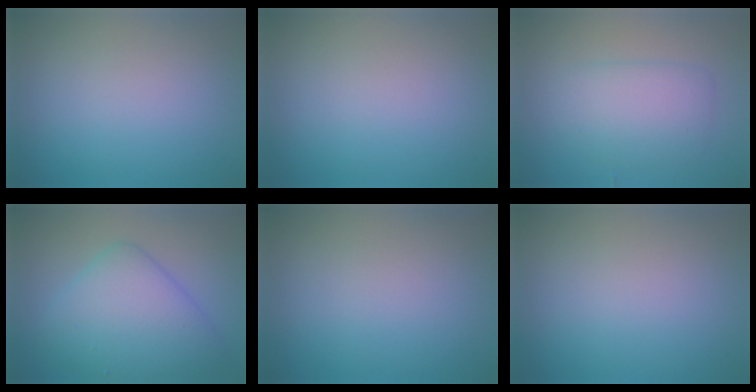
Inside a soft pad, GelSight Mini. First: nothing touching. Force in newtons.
{"total": 0.0}
{"total": 3.4, "press": 3.4, "slide": 0.0}
{"total": 6.5, "press": 6.5, "slide": 0.3}
{"total": 0.0}
{"total": 0.0}